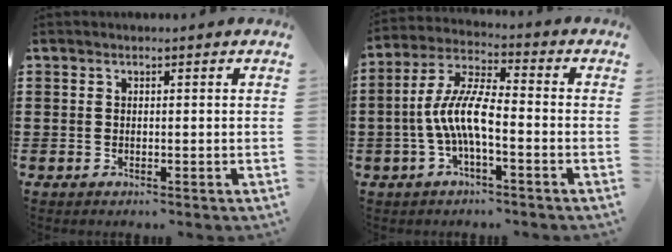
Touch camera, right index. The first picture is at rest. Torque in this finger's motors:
{"motor_torque": [1.74, -0.40, 0.63, 0.21]}